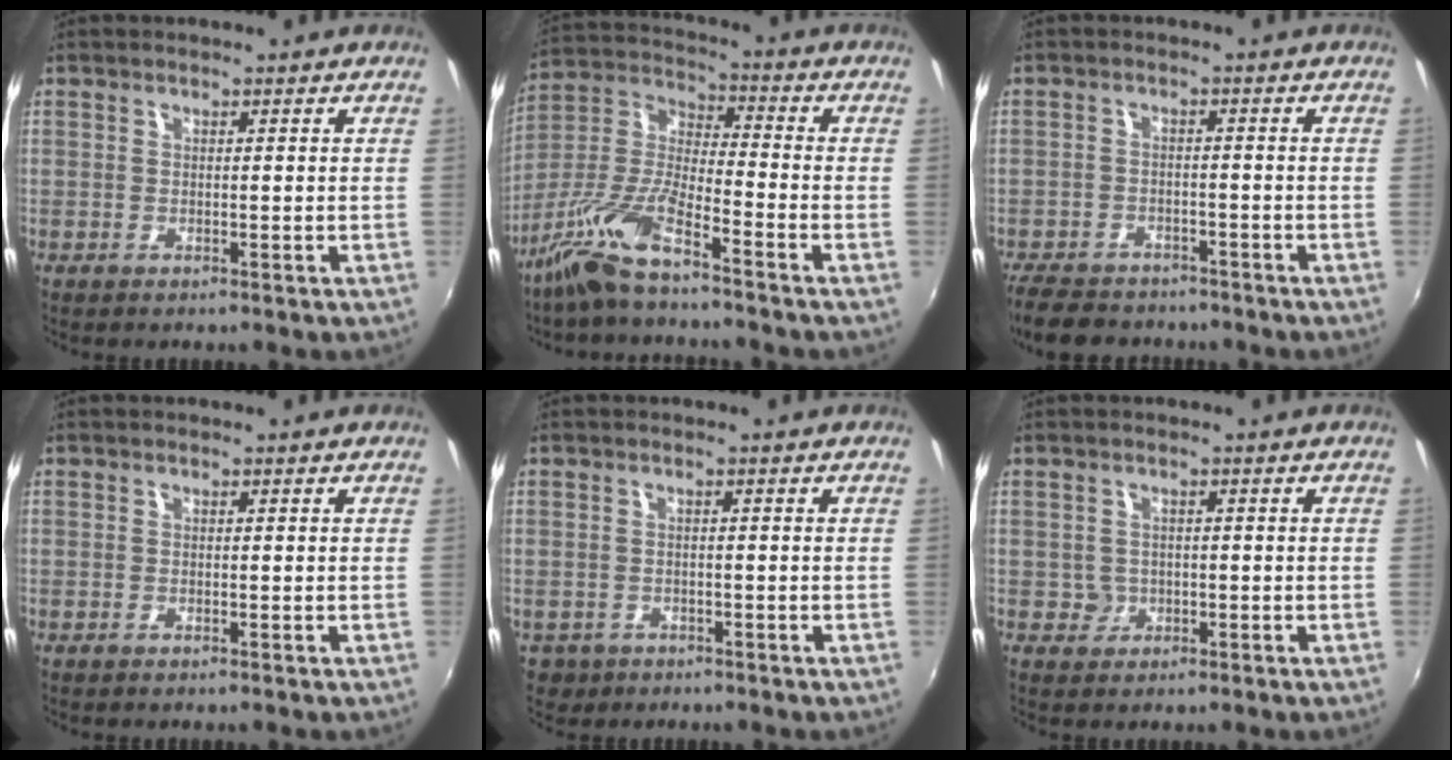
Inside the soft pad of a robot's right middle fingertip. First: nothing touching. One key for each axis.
{"total": 10.5, "fx": -7.7, "fy": 1.2, "fz": 7.0, "tx": -0.157, "ty": 0.007, "tz": -0.158}
{"total": 10.3, "fx": -8.5, "fy": 4.8, "fz": 3.3, "tx": -0.096, "ty": -0.005, "tz": -0.137}
{"total": 0.0}
{"total": 3.9, "fx": -1.7, "fy": 3.3, "fz": 1.2, "tx": -0.034, "ty": -0.007, "tz": -0.022}
{"total": 2.3, "fx": -0.5, "fy": 2.3, "fz": 0.2, "tx": -0.002, "ty": 0.001, "tz": -0.005}